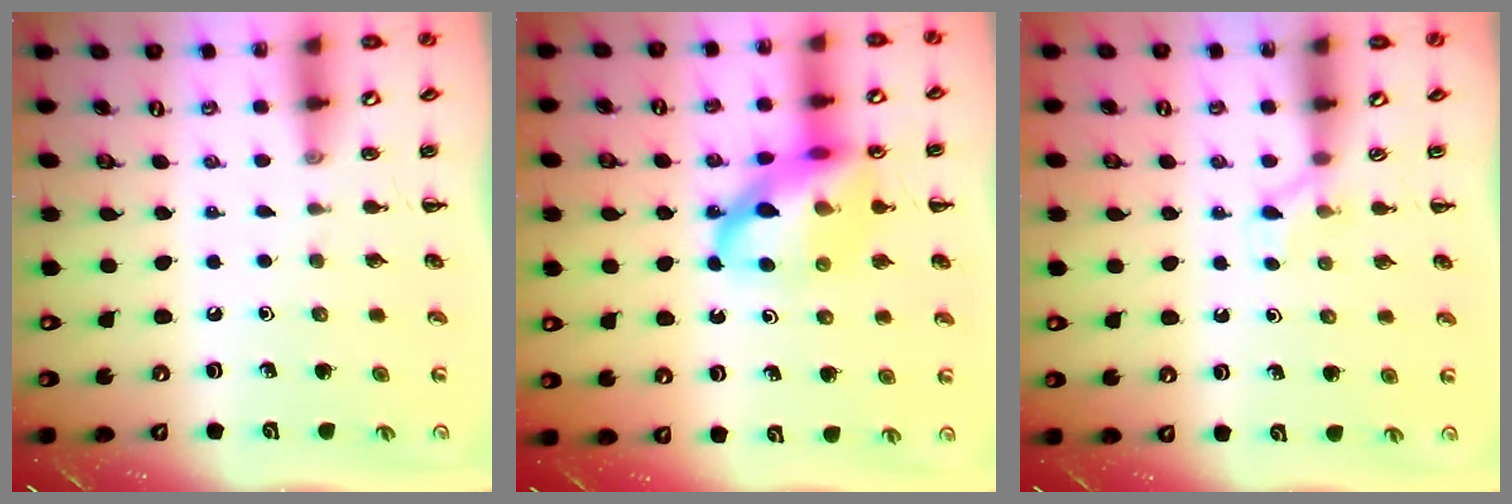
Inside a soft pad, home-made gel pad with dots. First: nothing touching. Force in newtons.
{"total": 17.0, "press": 16.7, "slide": 3.3}
{"total": 3.9, "press": 3.6, "slide": 1.5}